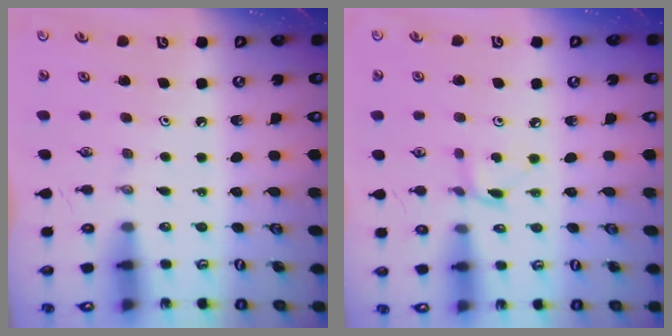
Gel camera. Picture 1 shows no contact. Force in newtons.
{"total": 3.5, "press": 3.5, "slide": 0.4}